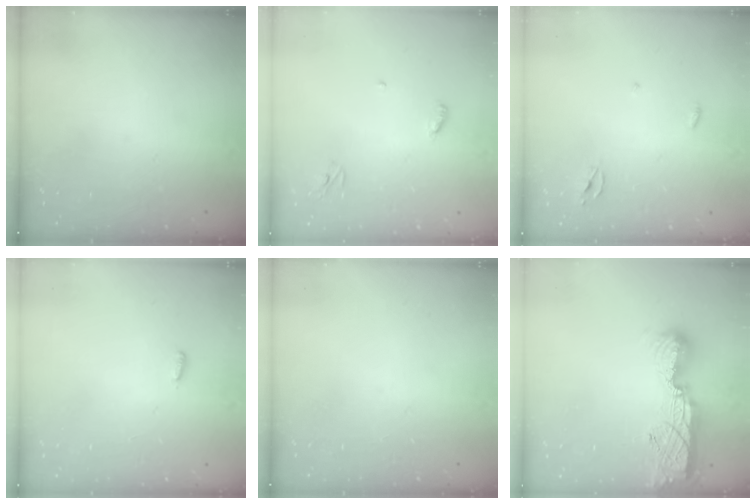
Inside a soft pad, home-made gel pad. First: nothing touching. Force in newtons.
{"total": 3.9, "press": 3.9, "slide": 0.3}
{"total": 2.3, "press": 2.3, "slide": 0.1}
{"total": 2.7, "press": 2.6, "slide": 0.9}
{"total": 0.0}
{"total": 12.5, "press": 12.4, "slide": 1.0}